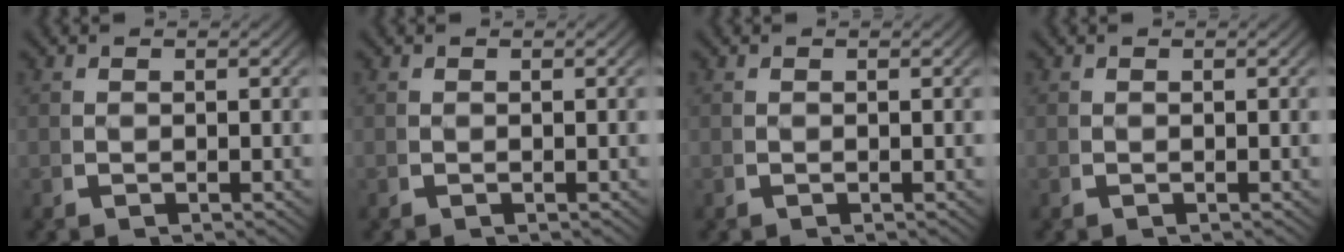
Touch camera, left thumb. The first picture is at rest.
{"total": 0.0}
{"total": 0.0}
{"total": 0.0}